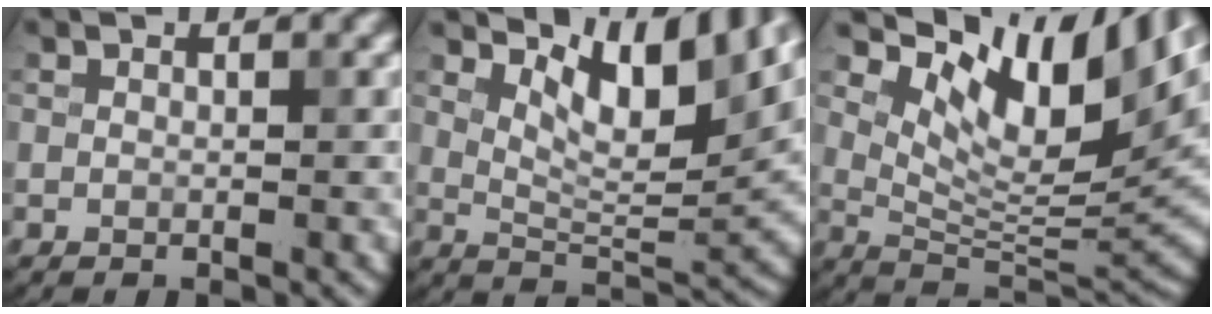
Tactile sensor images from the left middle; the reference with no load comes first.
{"total": 7.4, "force": [4.2, 2.5, 5.5], "torque": [-0.086, -0.005, 0.072]}
{"total": 11.9, "force": [6.9, 4.3, 8.8], "torque": [-0.140, 0.002, 0.130]}